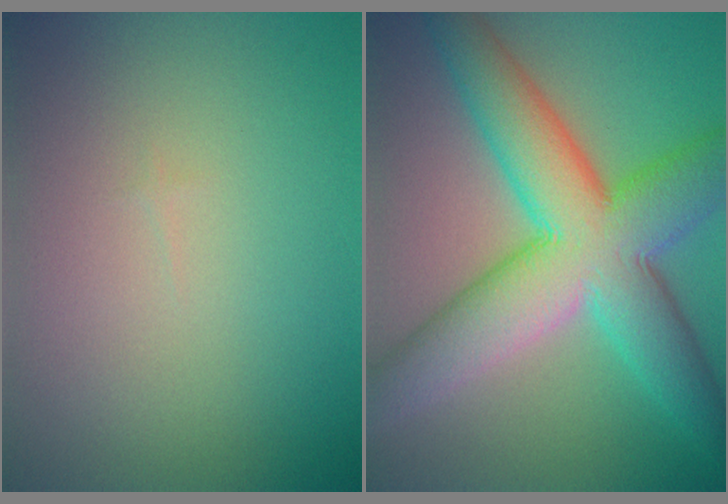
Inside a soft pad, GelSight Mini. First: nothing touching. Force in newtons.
{"total": 11.8, "press": 11.8, "slide": 0.0}